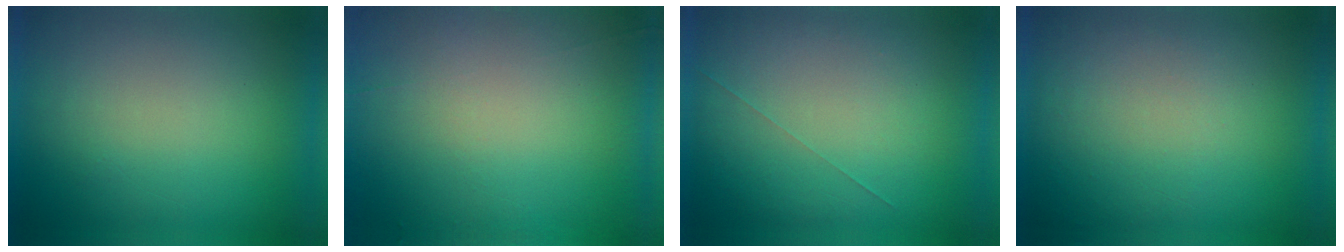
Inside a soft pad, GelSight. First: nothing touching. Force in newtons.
{"total": 4.5}
{"total": 1.0}
{"total": 1.0}